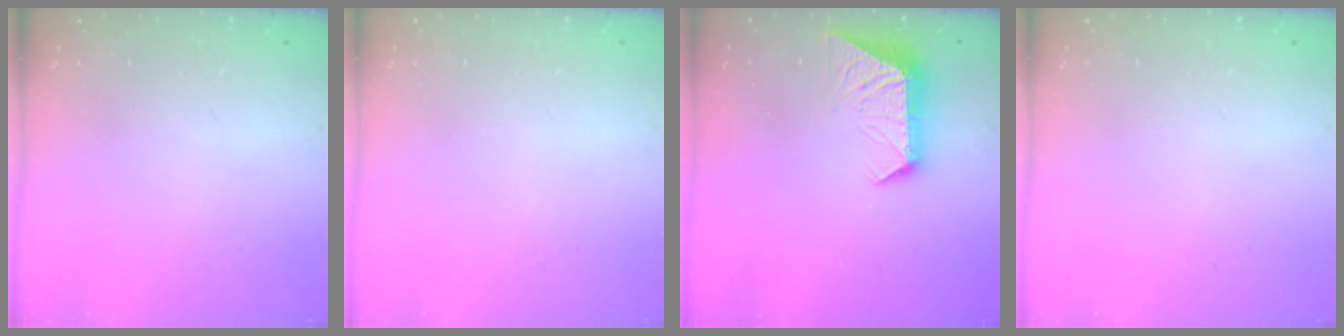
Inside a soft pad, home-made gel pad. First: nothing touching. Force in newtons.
{"total": 0.0}
{"total": 10.0, "press": 10.0, "slide": 0.8}
{"total": 0.0}